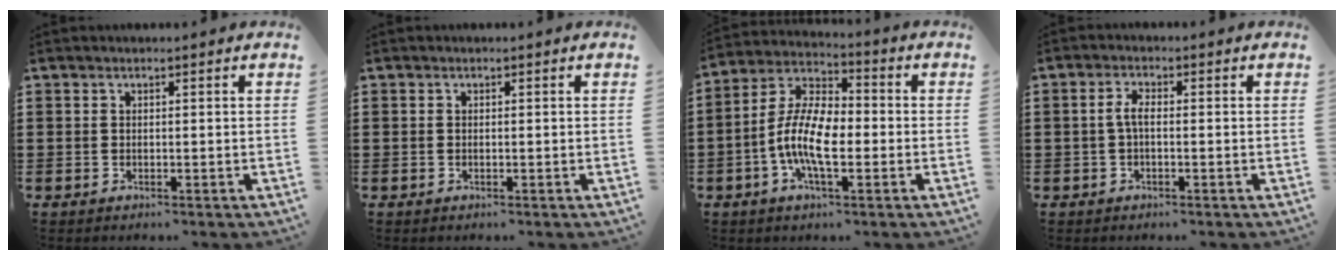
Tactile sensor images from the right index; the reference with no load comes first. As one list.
[{"total": 0.0}, {"total": 10.6, "force": [-2.9, 4.5, 9.2], "torque": [-0.216, -0.010, -0.062]}, {"total": 2.7, "force": [-0.5, 0.8, 2.5], "torque": [-0.061, -0.004, -0.015]}]